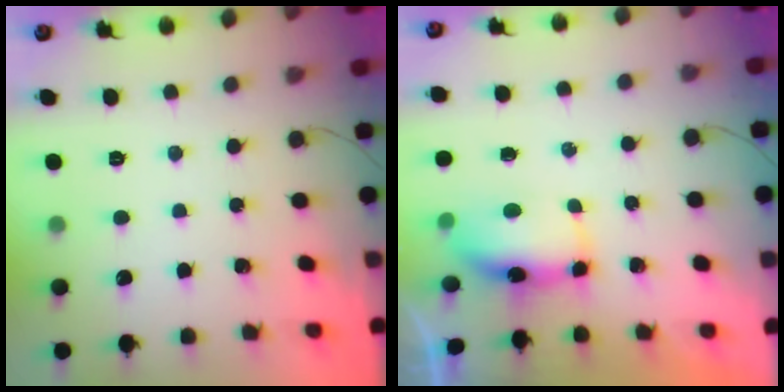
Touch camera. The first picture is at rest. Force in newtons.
{"total": 13.2, "press": 8.8, "slide": 9.9}